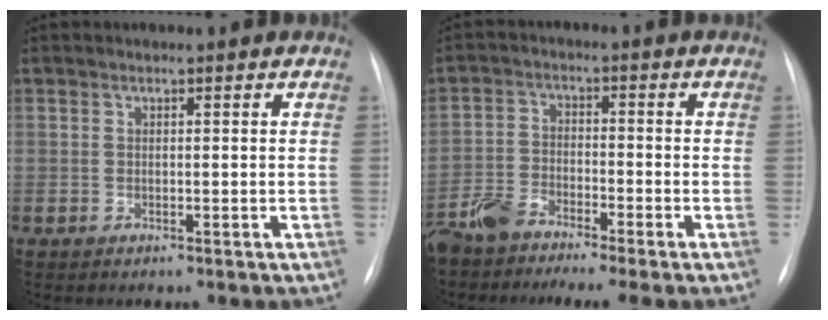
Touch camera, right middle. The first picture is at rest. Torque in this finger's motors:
{"motor_torque": [0.01, -0.26, 0.17, 0.03]}